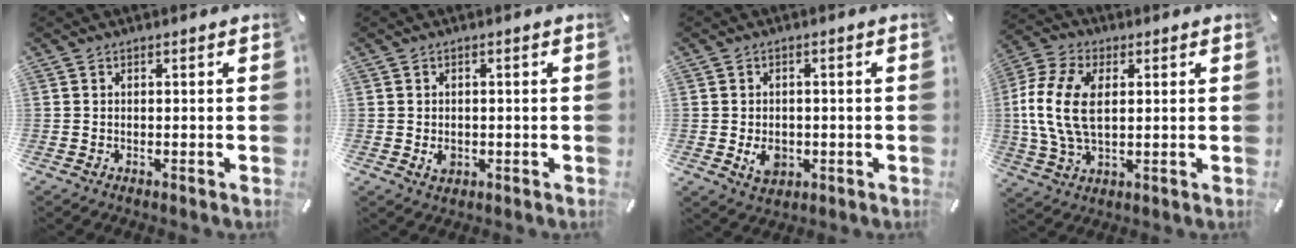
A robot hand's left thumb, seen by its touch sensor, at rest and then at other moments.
{"total": 2.5, "force": [-0.5, 2.0, 1.4], "torque": [-0.016, -0.001, -0.010]}
{"total": 5.1, "force": [-1.1, 4.0, 3.0], "torque": [-0.047, -0.005, -0.020]}
{"total": 13.0, "force": [1.4, 8.2, 10.0], "torque": [-0.229, 0.006, 0.026]}